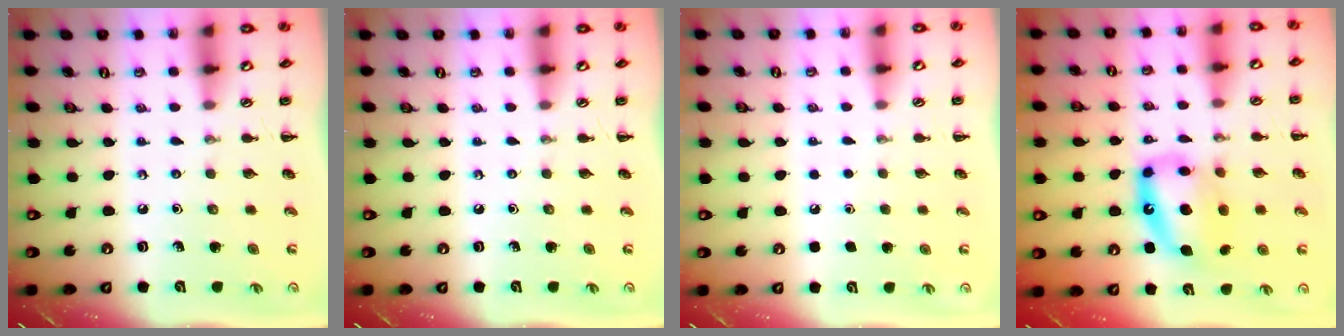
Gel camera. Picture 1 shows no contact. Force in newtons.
{"total": 0.0}
{"total": 1.8, "press": 1.8, "slide": 0.1}
{"total": 12.3, "press": 11.9, "slide": 3.1}